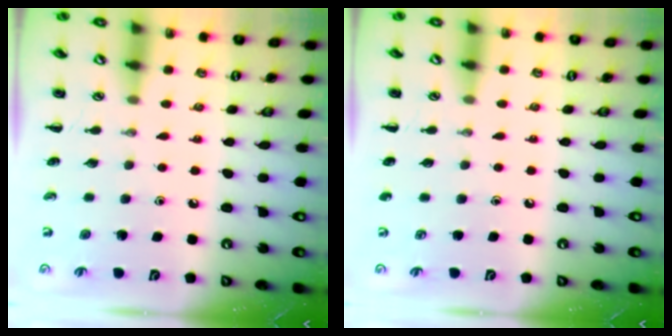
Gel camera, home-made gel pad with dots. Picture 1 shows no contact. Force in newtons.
{"total": 0.0}